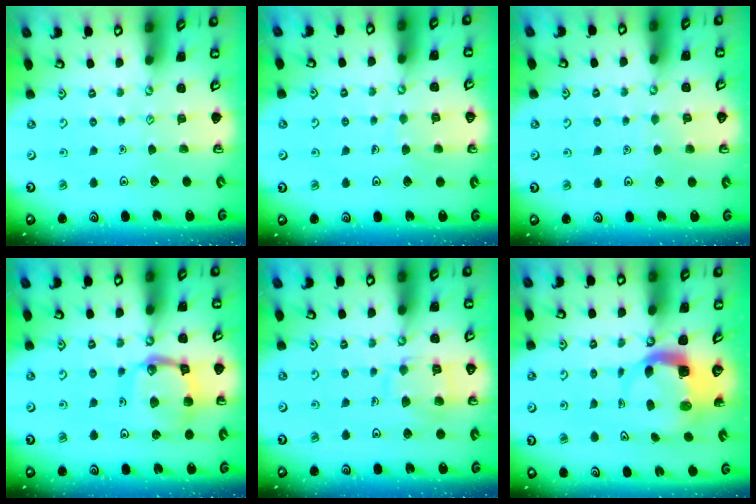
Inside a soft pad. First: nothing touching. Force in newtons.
{"total": 5.1, "press": 5.0, "slide": 0.4}
{"total": 2.6, "press": 2.6, "slide": 0.3}
{"total": 14.3, "press": 14.2, "slide": 1.4}
{"total": 9.9, "press": 9.9, "slide": 0.9}
{"total": 5.3, "press": 5.2, "slide": 0.7}